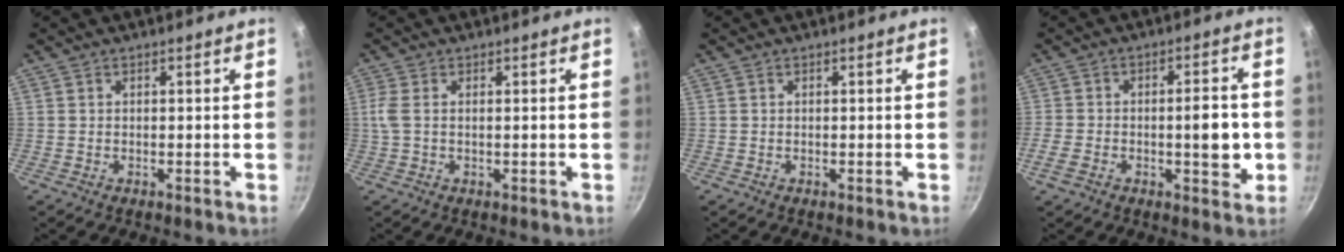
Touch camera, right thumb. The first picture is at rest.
{"total": 3.0, "force": [0.3, 1.1, 2.7], "torque": [-0.070, 0.004, 0.003]}
{"total": 0.0}
{"total": 9.5, "force": [-2.0, 4.4, 8.1], "torque": [-0.100, 0.022, -0.035]}